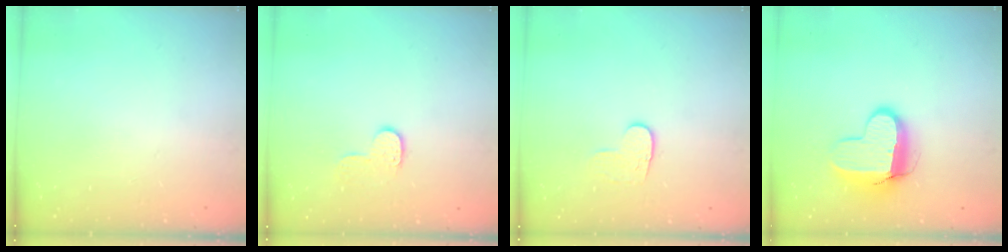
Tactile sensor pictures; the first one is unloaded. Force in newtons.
{"total": 6.1, "press": 6.1, "slide": 0.2}
{"total": 5.8, "press": 5.8, "slide": 0.6}
{"total": 10.5, "press": 10.4, "slide": 0.8}